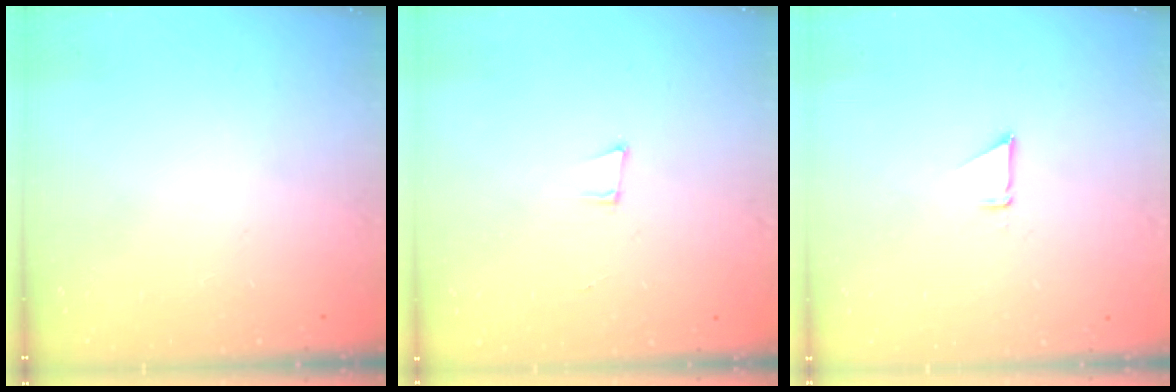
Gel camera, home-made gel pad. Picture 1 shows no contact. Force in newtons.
{"total": 5.0, "press": 4.1, "slide": 2.9}
{"total": 1.9, "press": 1.9, "slide": 0.0}